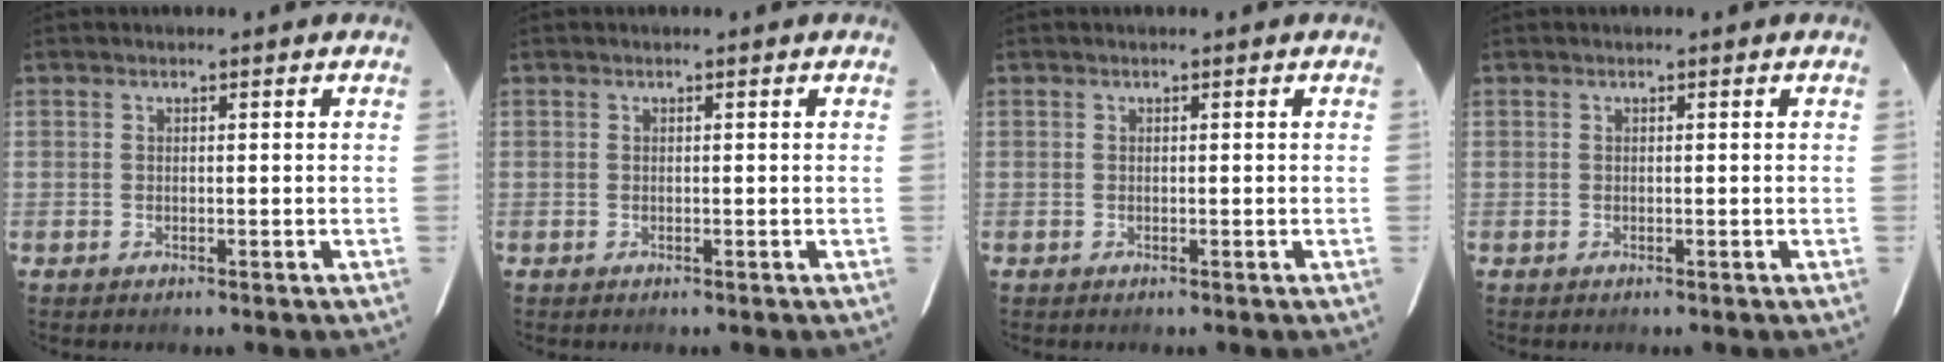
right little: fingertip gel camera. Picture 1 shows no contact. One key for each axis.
{"total": 0.0}
{"total": 0.0}
{"total": 0.0}